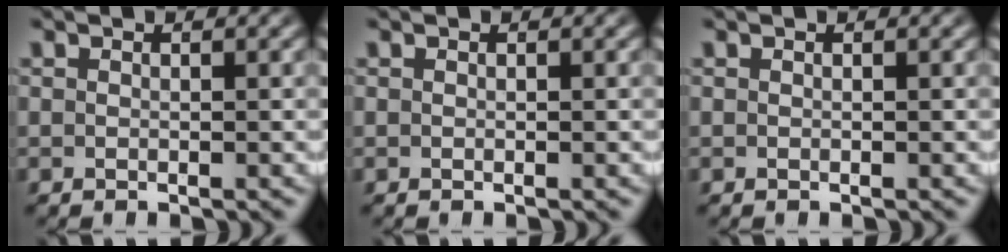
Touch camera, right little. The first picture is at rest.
{"total": 0.0}
{"total": 0.0}